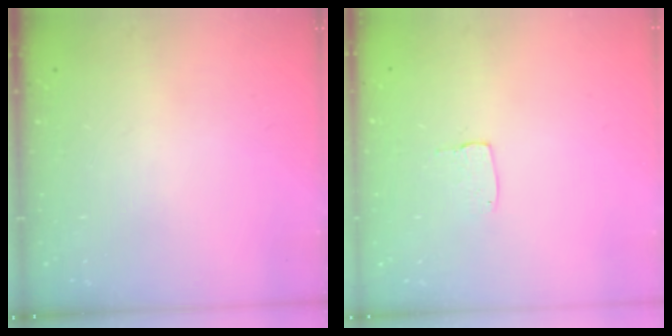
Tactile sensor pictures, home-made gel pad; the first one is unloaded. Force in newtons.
{"total": 3.4, "press": 3.4, "slide": 0.2}